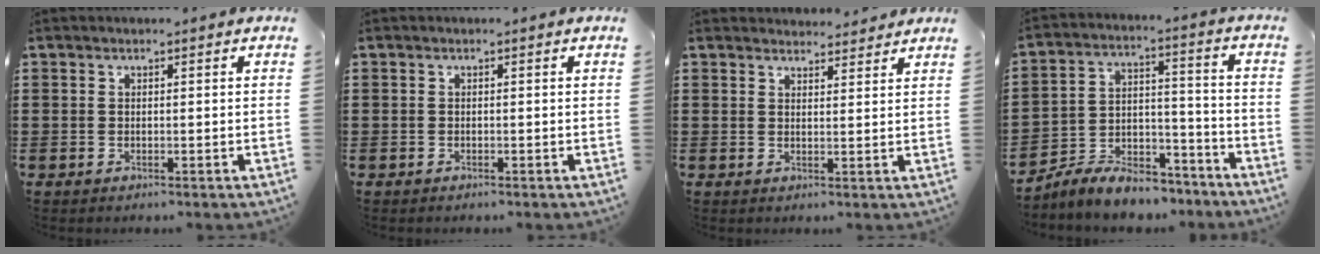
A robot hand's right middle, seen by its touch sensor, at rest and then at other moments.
{"total": 0.0}
{"total": 2.7, "force": [2.6, 0.4, -0.2], "torque": [0.004, -0.006, 0.049]}
{"total": 7.8, "force": [-7.2, 2.0, 1.9], "torque": [-0.033, 0.021, -0.141]}